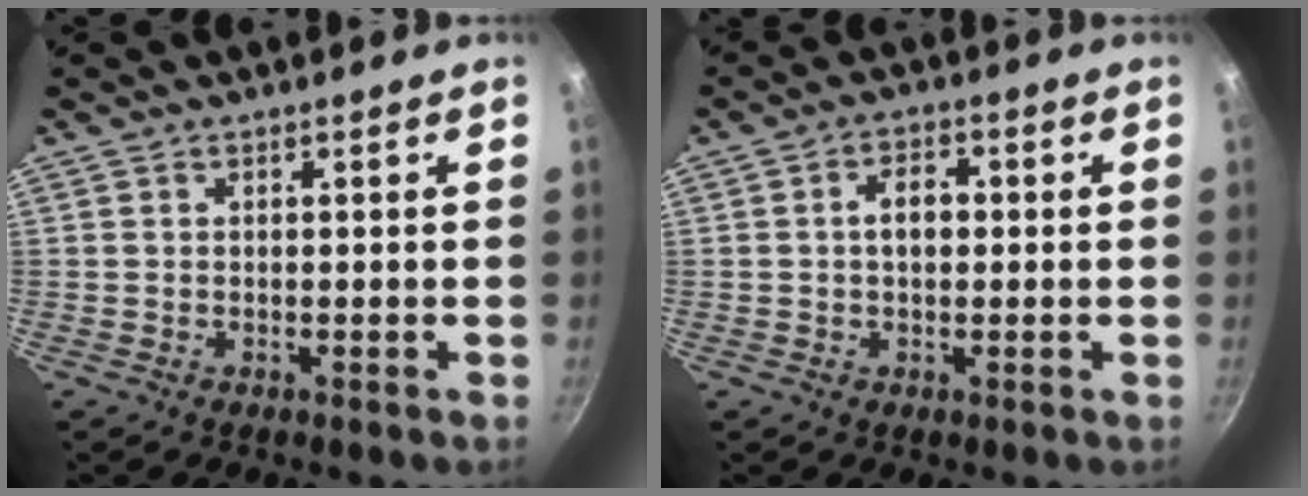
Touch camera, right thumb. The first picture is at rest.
{"total": 4.6, "force": [0.2, 3.0, 3.5], "torque": [-0.038, 0.016, -0.001]}